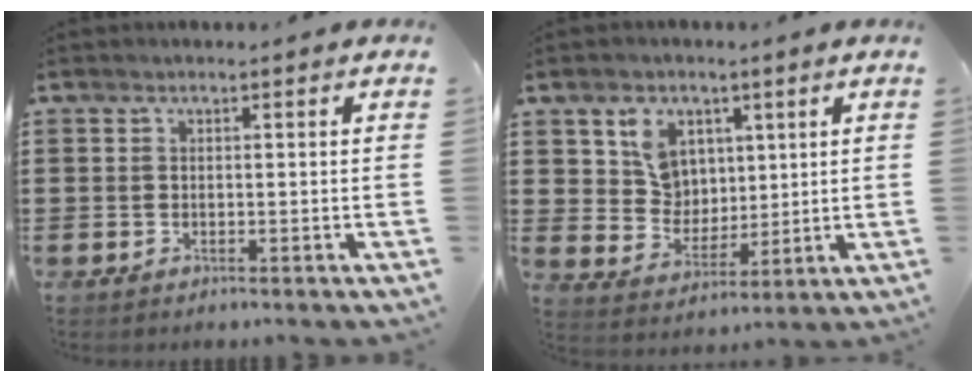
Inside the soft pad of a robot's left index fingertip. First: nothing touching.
{"total": 7.1, "force": [3.3, 5.7, 2.7], "torque": [-0.064, 0.012, 0.060]}